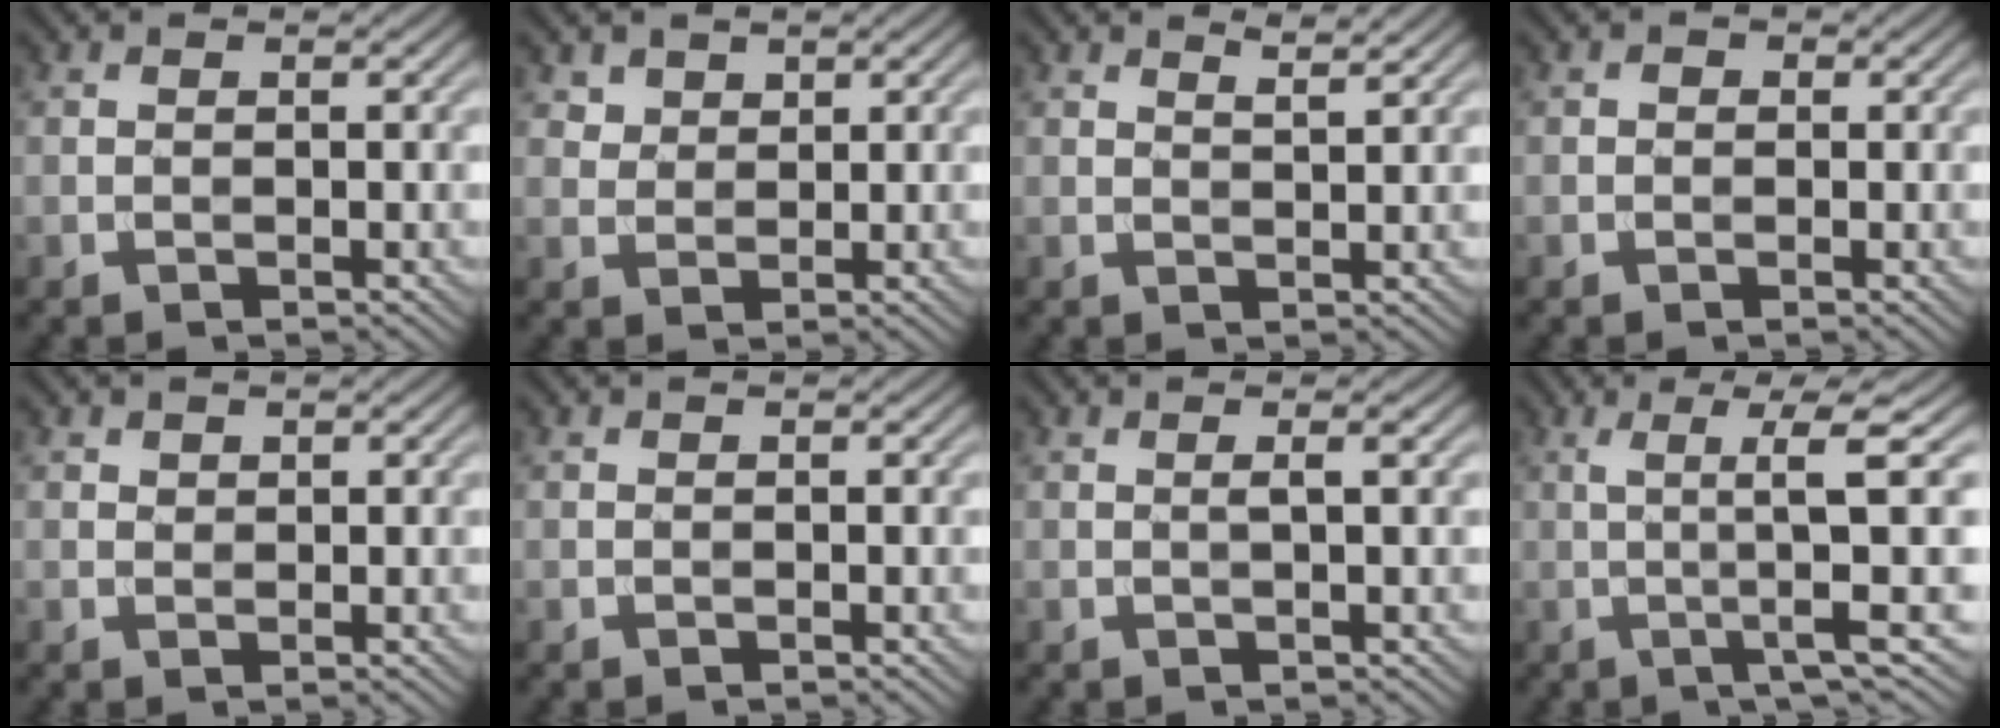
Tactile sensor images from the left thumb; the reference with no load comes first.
{"total": 2.4, "force": [1.7, 1.6, 0.6], "torque": [-0.021, -0.011, 0.041]}
{"total": 2.1, "force": [1.7, 0.2, 1.2], "torque": [-0.022, 0.001, 0.031]}
{"total": 0.7, "force": [0.0, 0.7, 0.2], "torque": [-0.002, -0.004, -0.005]}
{"total": 0.8, "force": [0.6, 0.6, 0.2], "torque": [-0.003, -0.001, 0.011]}
{"total": 0.0}
{"total": 1.4, "force": [0.3, 0.1, 1.4], "torque": [-0.028, 0.008, 0.000]}
{"total": 7.3, "force": [-0.1, 0.2, 7.3], "torque": [-0.133, 0.013, -0.001]}